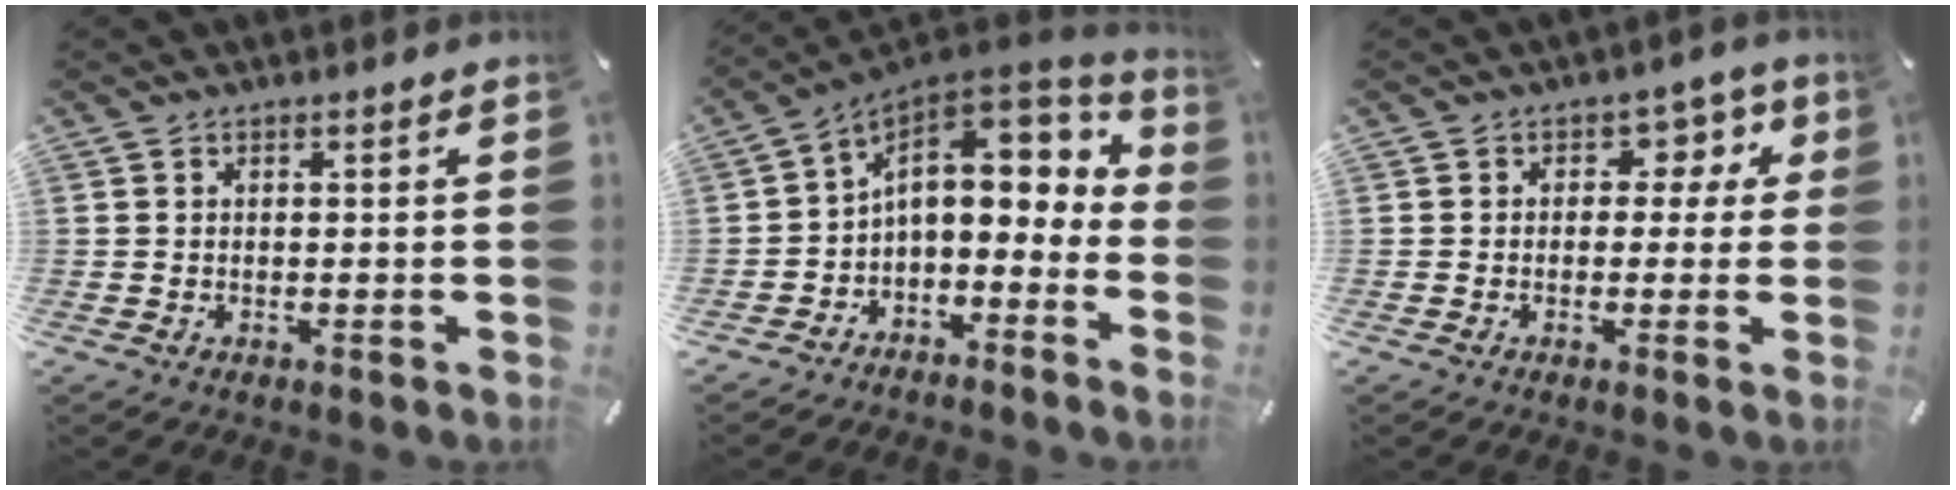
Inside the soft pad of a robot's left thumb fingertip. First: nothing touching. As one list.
[{"total": 12.9, "force": [2.9, 8.6, 9.2], "torque": [-0.142, -0.021, 0.050]}, {"total": 5.3, "force": [0.9, 4.4, 2.9], "torque": [-0.028, -0.001, 0.007]}]